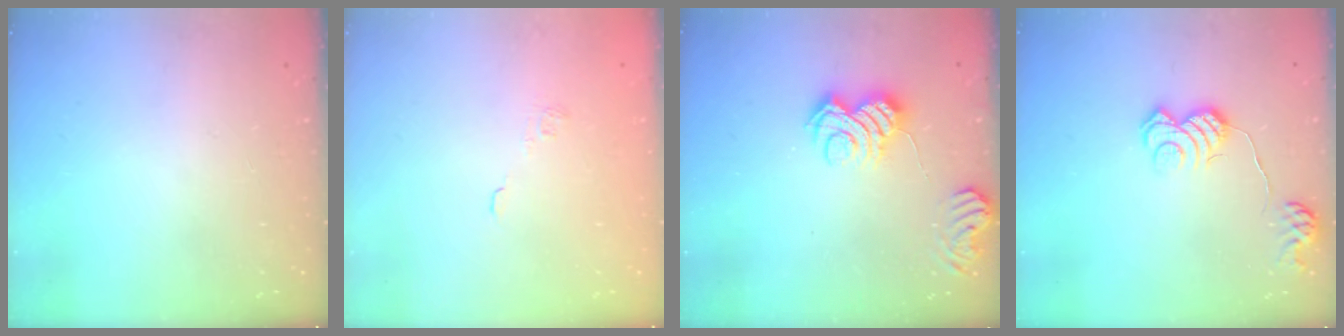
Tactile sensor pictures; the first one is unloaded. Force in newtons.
{"total": 2.0, "press": 1.5, "slide": 1.3}
{"total": 7.6, "press": 7.6, "slide": 0.7}
{"total": 10.9, "press": 10.8, "slide": 0.8}